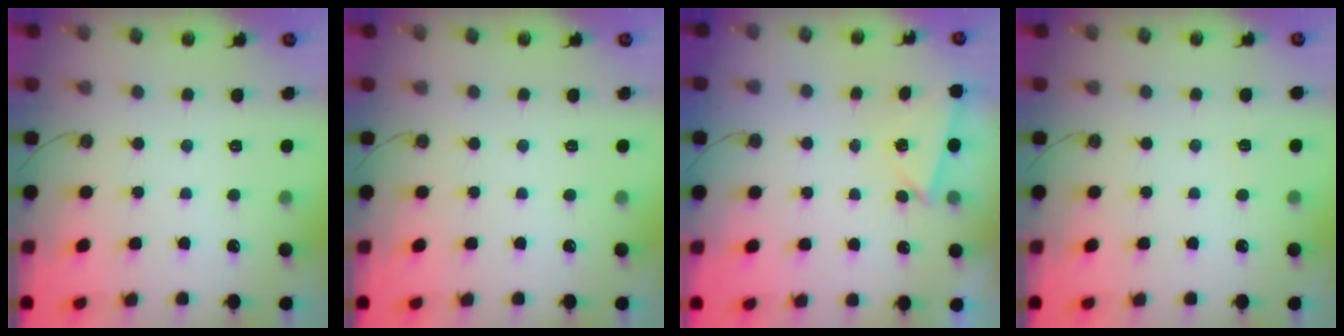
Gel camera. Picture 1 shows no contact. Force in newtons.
{"total": 0.0}
{"total": 2.2, "press": 1.2, "slide": 1.8}
{"total": 2.5, "press": 1.8, "slide": 1.7}